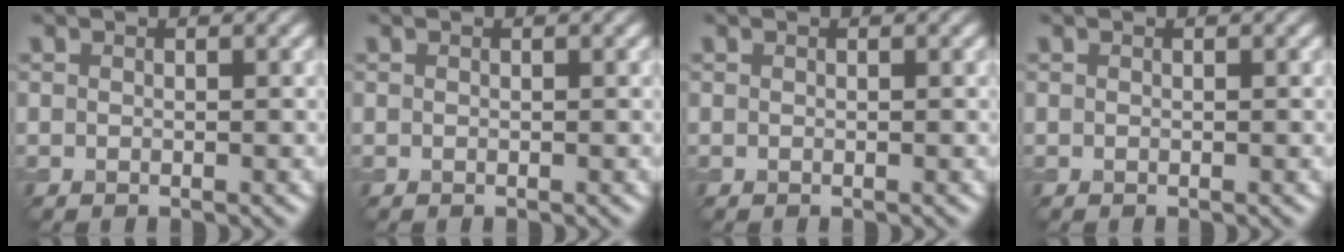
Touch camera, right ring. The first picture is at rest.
{"total": 0.0}
{"total": 0.0}
{"total": 0.0}